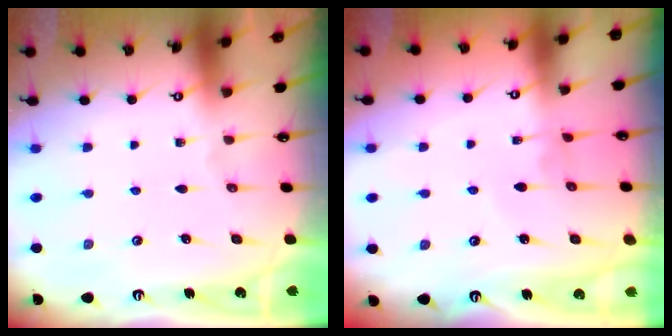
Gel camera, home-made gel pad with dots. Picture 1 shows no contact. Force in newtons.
{"total": 2.7, "press": 2.7, "slide": 0.1}